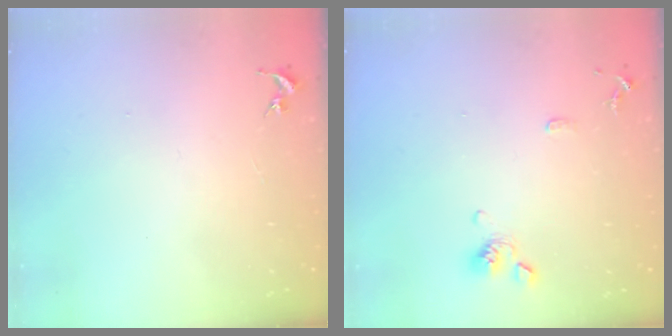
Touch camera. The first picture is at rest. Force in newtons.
{"total": 9.1, "press": 8.9, "slide": 1.9}